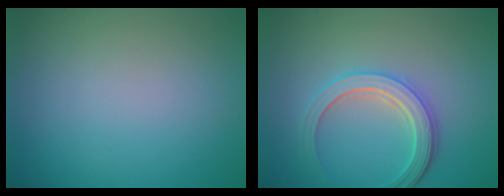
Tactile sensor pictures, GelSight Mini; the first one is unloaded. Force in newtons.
{"total": 4.2, "press": 3.4, "slide": 2.4}